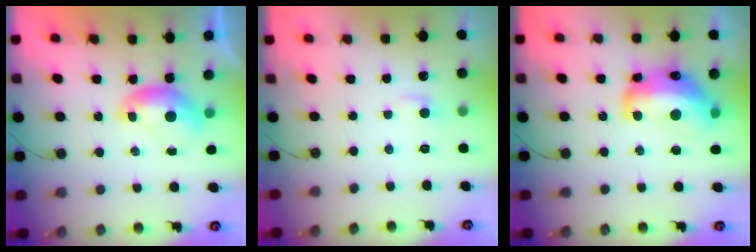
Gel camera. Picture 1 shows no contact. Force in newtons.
{"total": 1.3, "press": 1.2, "slide": 0.5}
{"total": 10.4, "press": 10.3, "slide": 1.2}